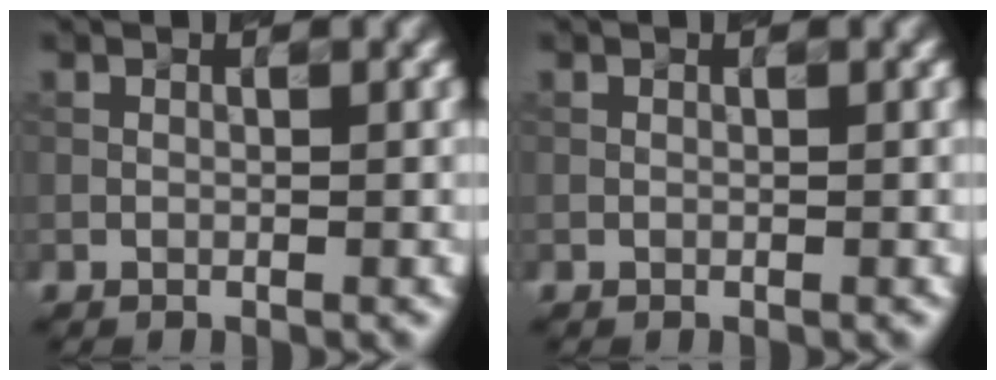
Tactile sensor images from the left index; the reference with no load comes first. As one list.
[{"total": 0.0}]